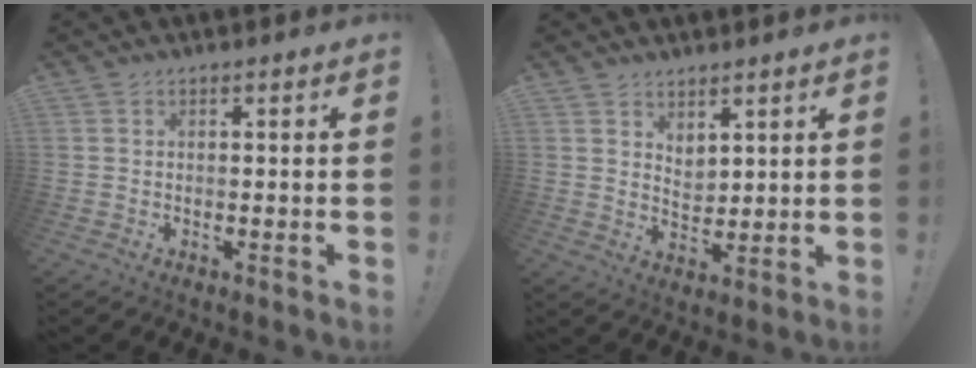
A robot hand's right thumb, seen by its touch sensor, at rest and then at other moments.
{"total": 4.7, "force": [3.7, 2.7, 1.0], "torque": [-0.019, -0.029, 0.071]}